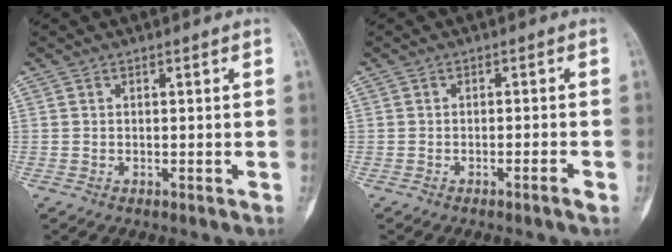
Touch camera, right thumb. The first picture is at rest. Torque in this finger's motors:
{"motor_torque": [-0.94, -0.02, -0.13, 0.08, -0.06]}